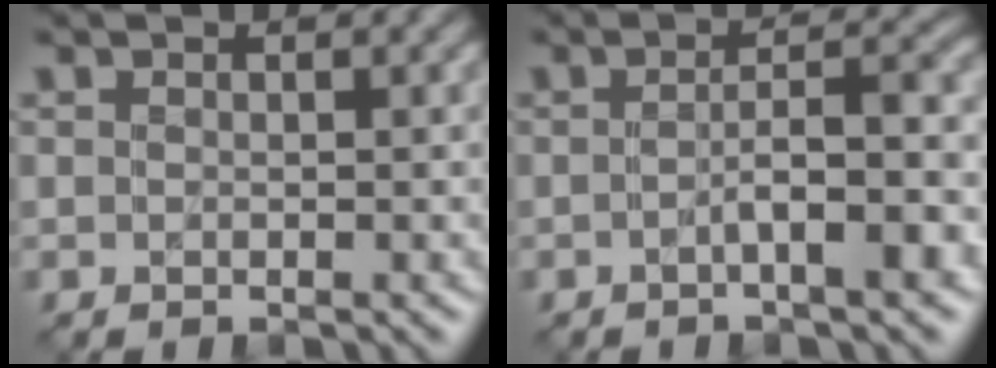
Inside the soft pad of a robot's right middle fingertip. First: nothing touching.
{"total": 5.0, "force": [-1.1, 1.1, 4.8], "torque": [-0.066, 0.012, -0.023]}